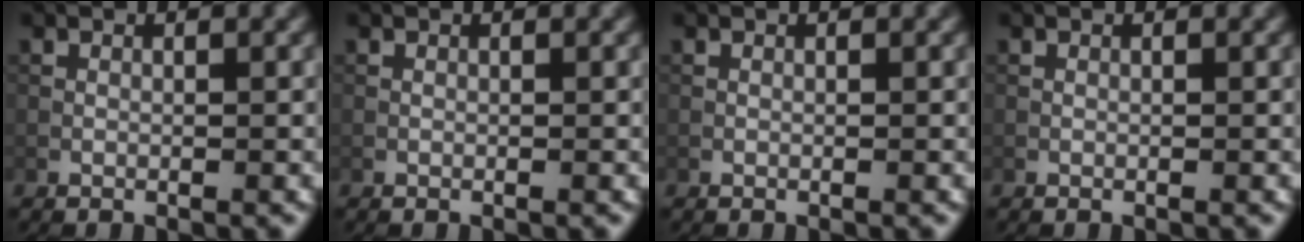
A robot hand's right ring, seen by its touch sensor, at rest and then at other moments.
{"total": 0.0}
{"total": 0.0}
{"total": 0.0}